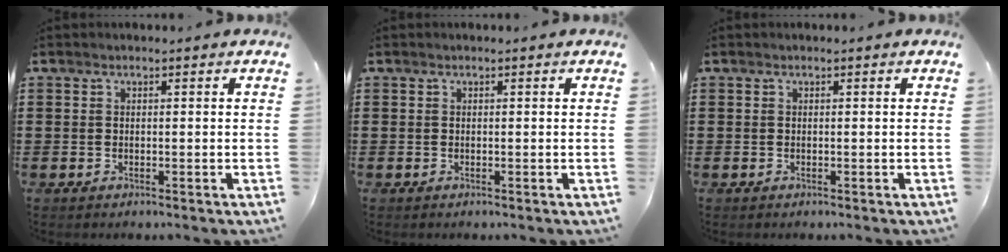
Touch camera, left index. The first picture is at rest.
{"total": 0.0}
{"total": 0.0}